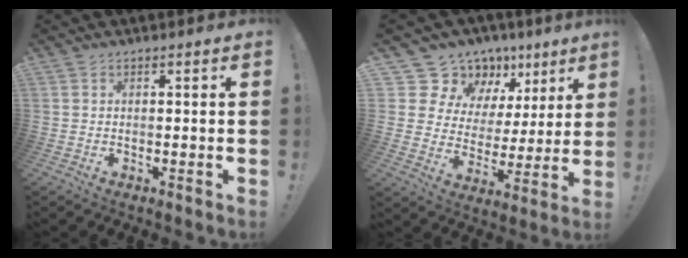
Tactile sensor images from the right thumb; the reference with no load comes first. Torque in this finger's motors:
{"motor_torque": [-0.37, 0.33, -0.32, 0.03, 0.05]}